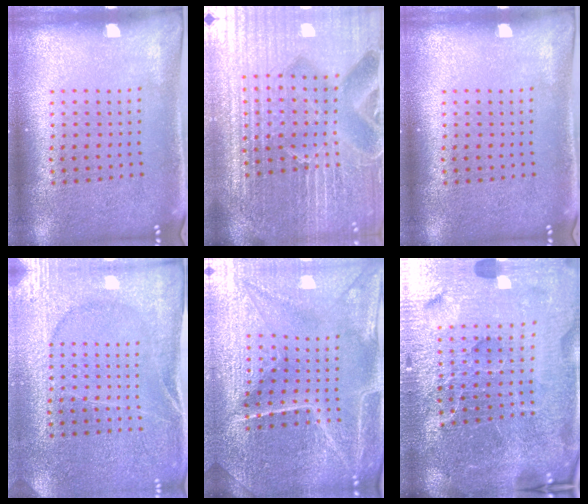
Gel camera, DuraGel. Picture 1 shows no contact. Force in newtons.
{"total": 6.7, "press": 5.9, "slide": 3.3}
{"total": 0.0}
{"total": 3.0, "press": 2.9, "slide": 0.4}
{"total": 5.2, "press": 4.9, "slide": 1.9}
{"total": 7.0, "press": 6.1, "slide": 3.3}